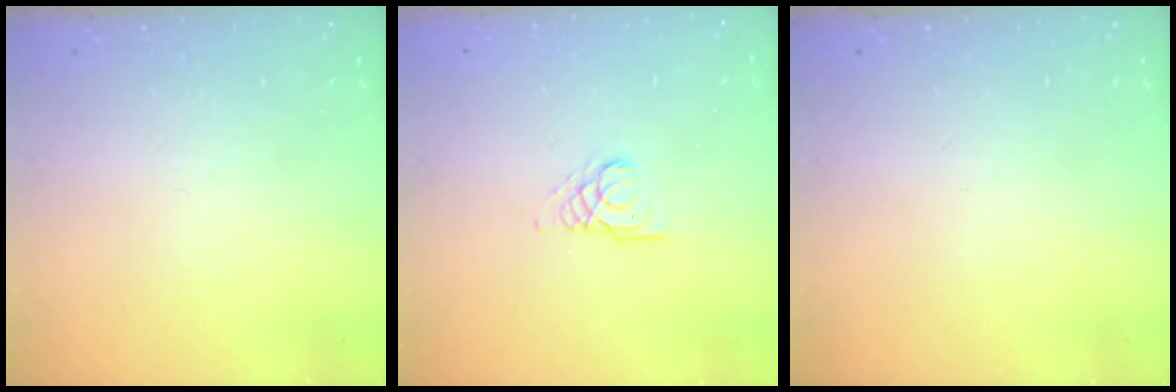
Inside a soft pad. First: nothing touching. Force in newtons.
{"total": 3.4, "press": 3.4, "slide": 0.3}
{"total": 0.0}